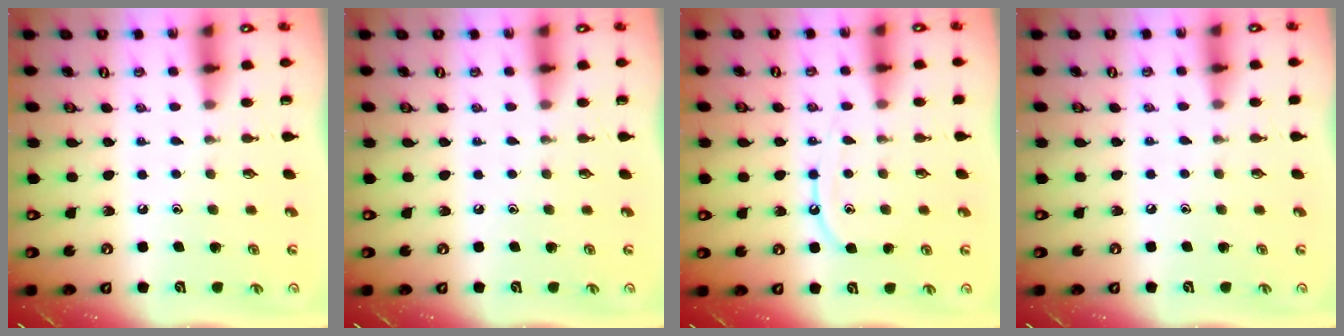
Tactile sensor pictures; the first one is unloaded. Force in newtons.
{"total": 0.0}
{"total": 8.5, "press": 8.5, "slide": 0.9}
{"total": 1.0, "press": 1.0, "slide": 0.2}